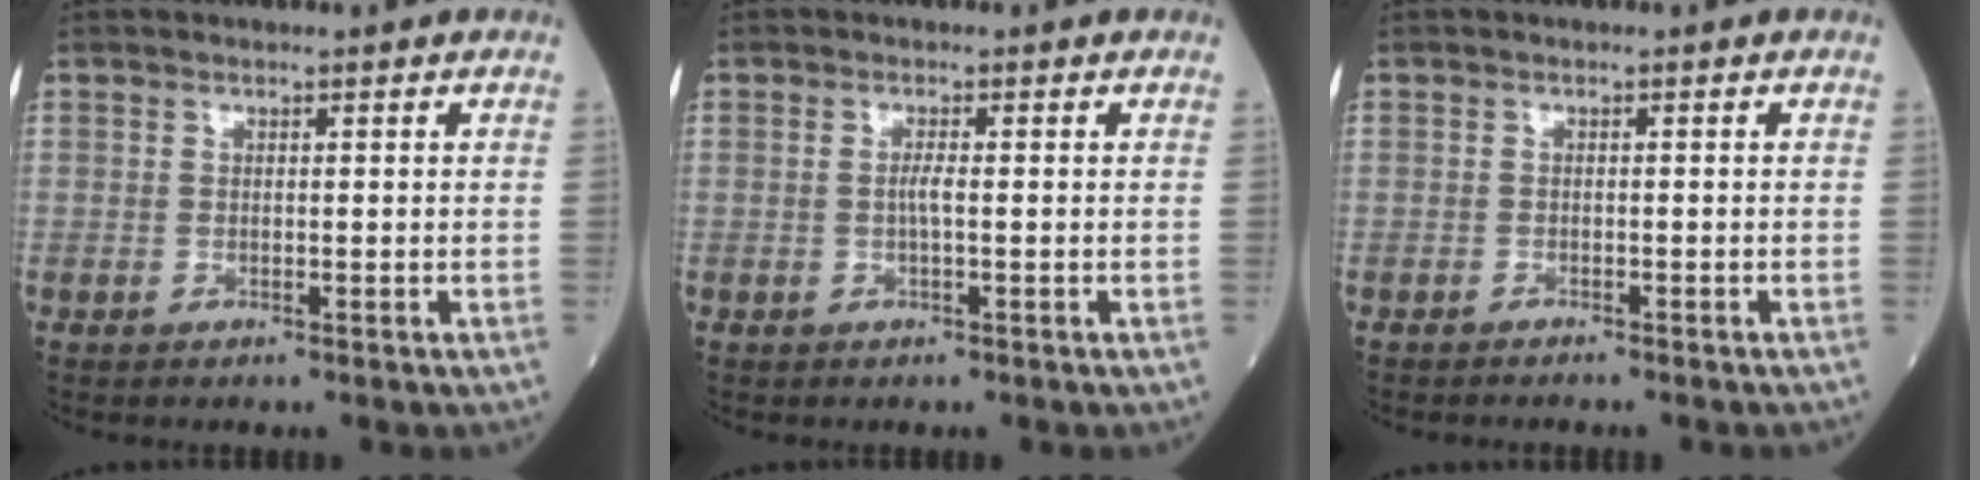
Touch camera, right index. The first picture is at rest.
{"total": 1.4, "force": [-0.1, 0.0, 1.4], "torque": [-0.029, 0.001, 0.000]}
{"total": 2.5, "force": [-2.3, 0.3, 1.0], "torque": [-0.020, -0.002, -0.023]}